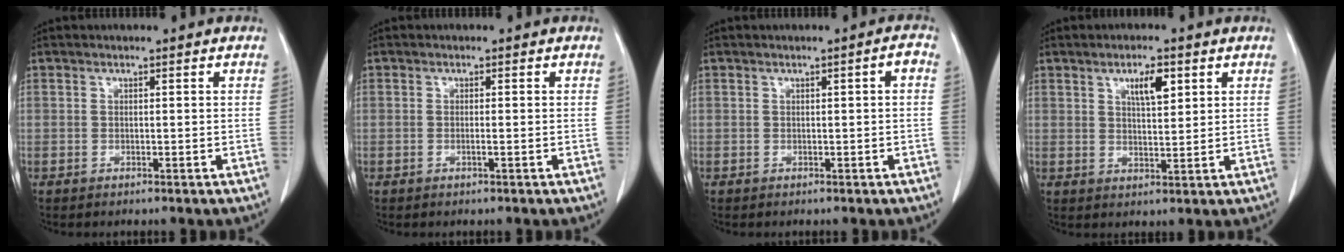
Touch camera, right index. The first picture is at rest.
{"total": 0.7, "force": [-0.2, -0.2, 0.6], "torque": [-0.012, 0.000, -0.004]}
{"total": 1.5, "force": [0.1, -0.1, 1.5], "torque": [-0.020, 0.003, 0.002]}
{"total": 4.6, "force": [2.3, 1.1, 3.9], "torque": [-0.067, -0.002, 0.041]}